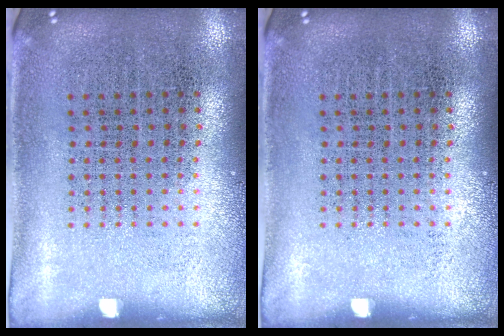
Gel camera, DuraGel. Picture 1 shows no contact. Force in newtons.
{"total": 0.0}